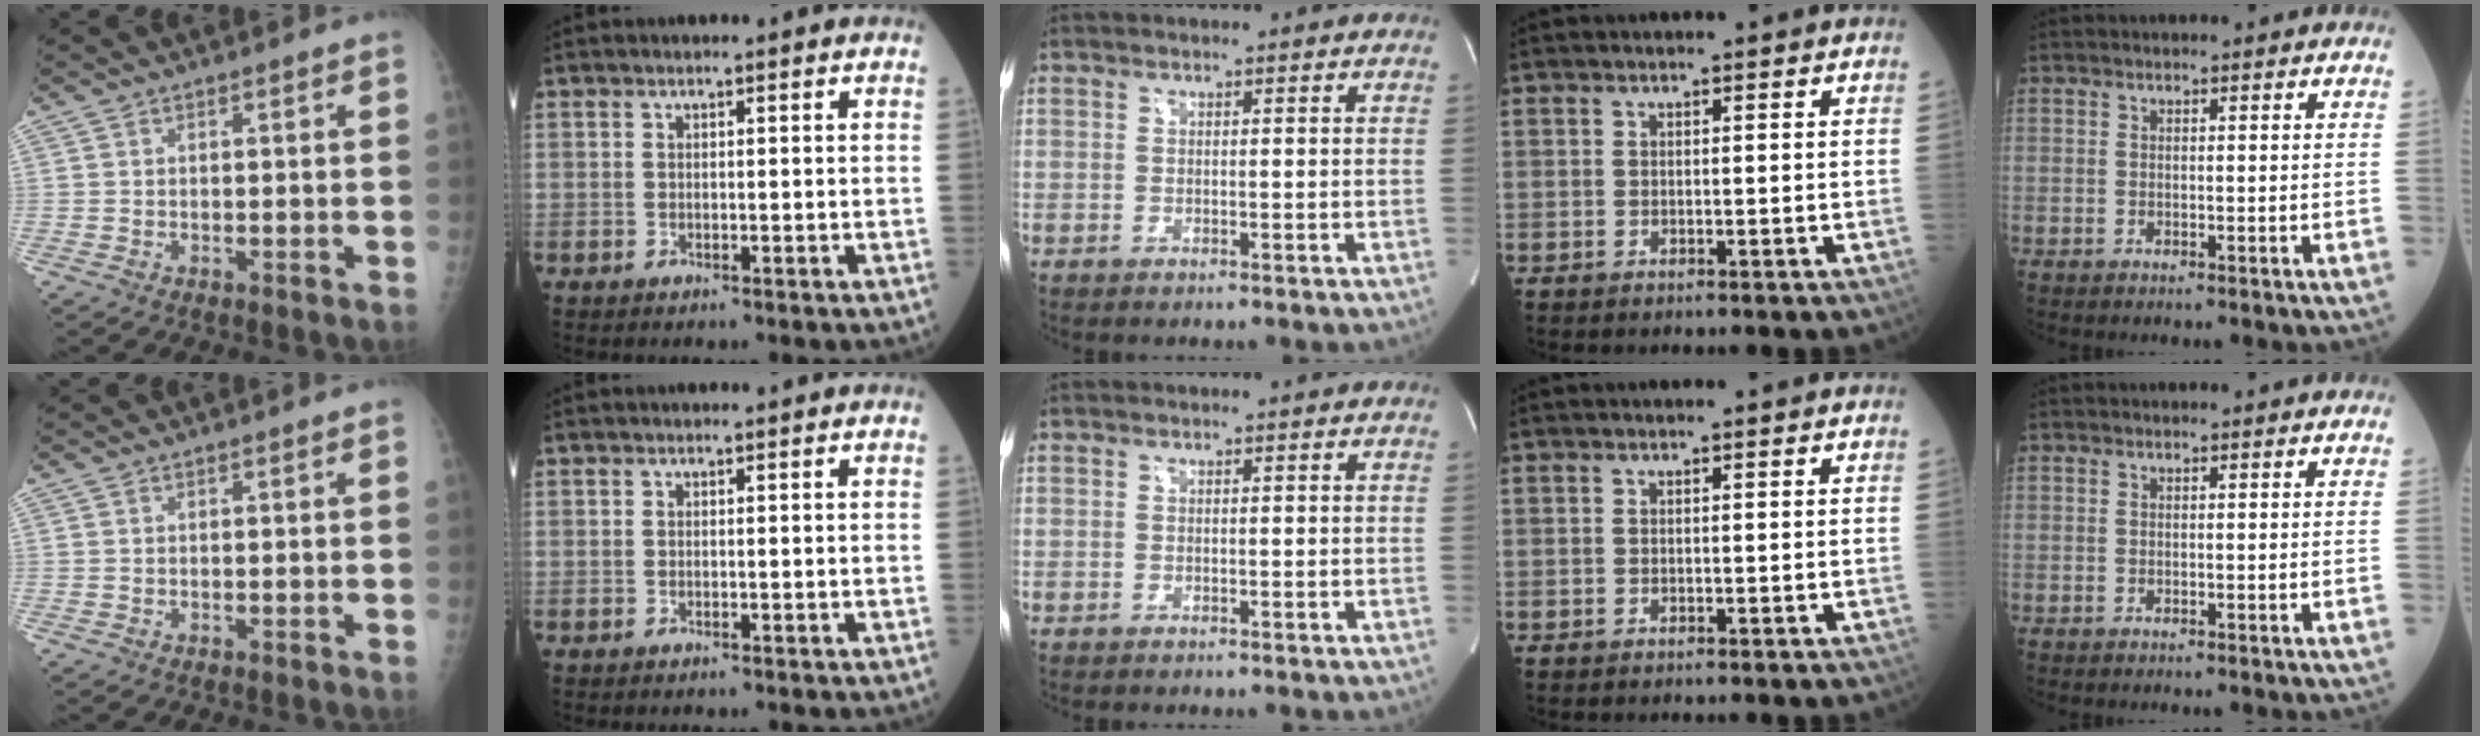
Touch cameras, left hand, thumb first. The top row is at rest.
{}